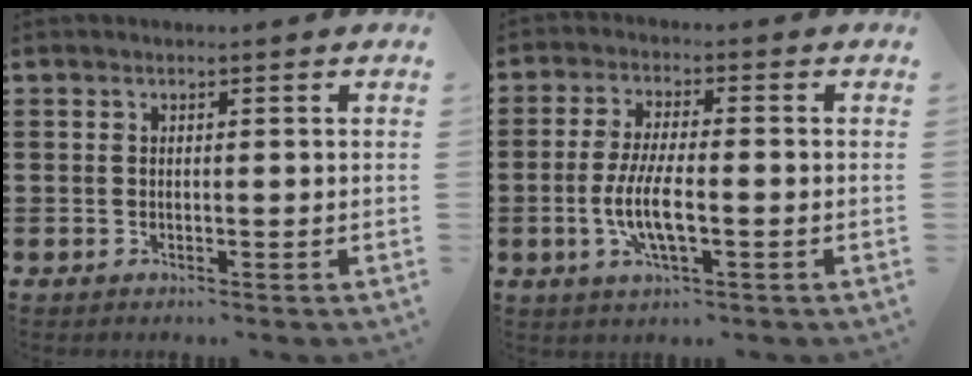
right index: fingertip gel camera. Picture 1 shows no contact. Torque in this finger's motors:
{"motor_torque": [1.61, 0.53, 0.52, 0.21]}